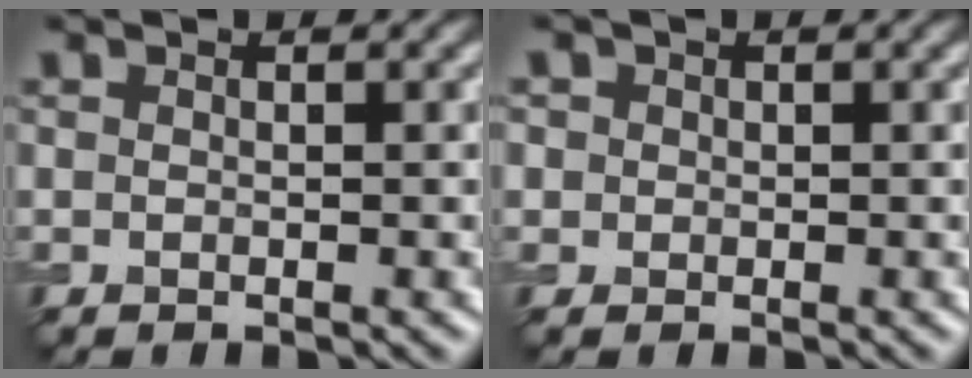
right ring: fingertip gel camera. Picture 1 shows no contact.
{"total": 2.1, "force": [0.8, 1.8, 0.7], "torque": [-0.008, 0.009, 0.004]}